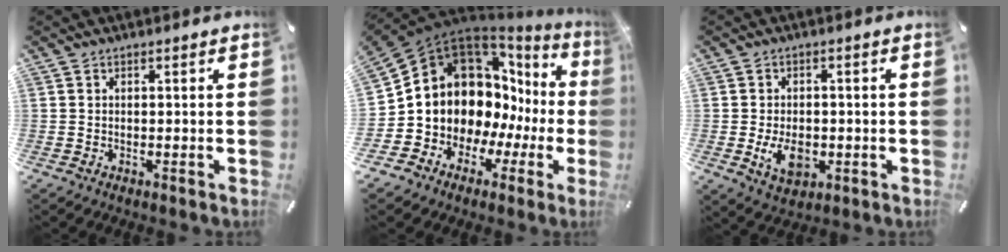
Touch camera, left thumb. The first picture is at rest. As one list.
[{"total": 12.9, "force": [3.2, 11.2, 5.6], "torque": [-0.099, -0.062, 0.077]}, {"total": 7.4, "force": [-1.5, 5.0, 5.3], "torque": [-0.103, -0.005, -0.030]}]